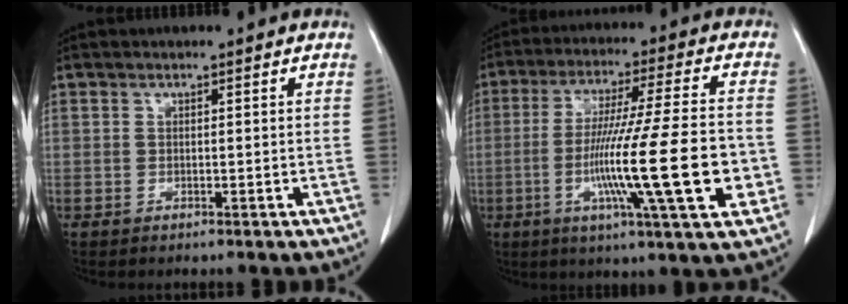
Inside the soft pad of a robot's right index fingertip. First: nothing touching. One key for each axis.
{"total": 18.7, "fx": -4.2, "fy": 0.2, "fz": 18.2, "tx": -0.289, "ty": -0.015, "tz": -0.073}